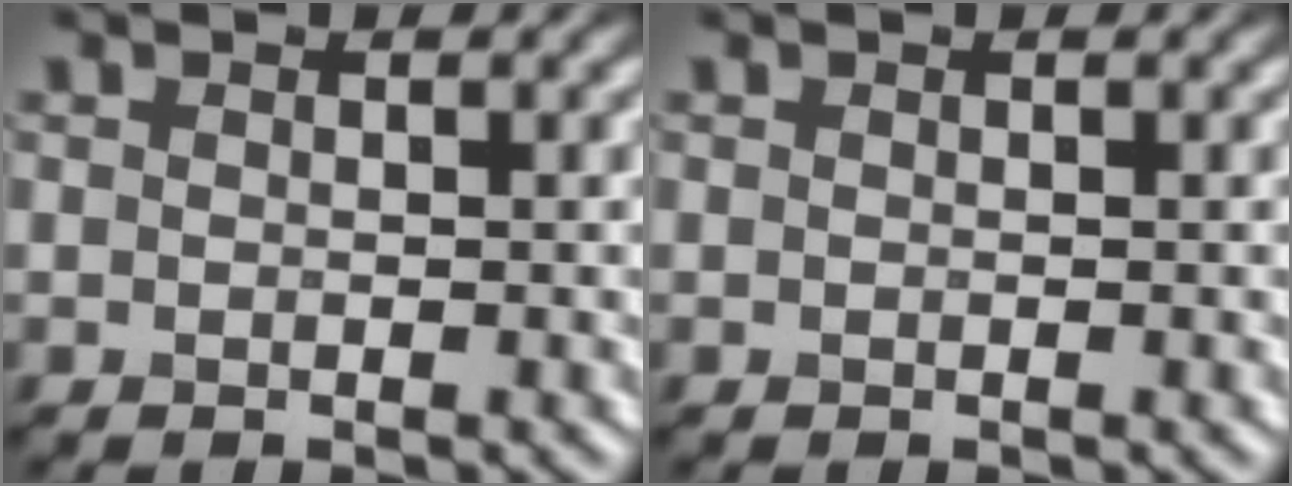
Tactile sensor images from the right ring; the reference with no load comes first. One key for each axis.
{"total": 0.0}